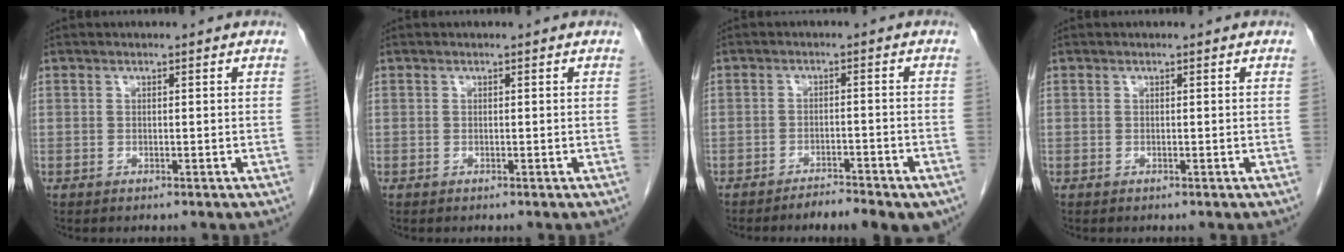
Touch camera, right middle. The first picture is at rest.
{"total": 0.0}
{"total": 5.9, "force": [-4.6, 1.1, 3.6], "torque": [-0.045, -0.003, -0.067]}
{"total": 0.0}